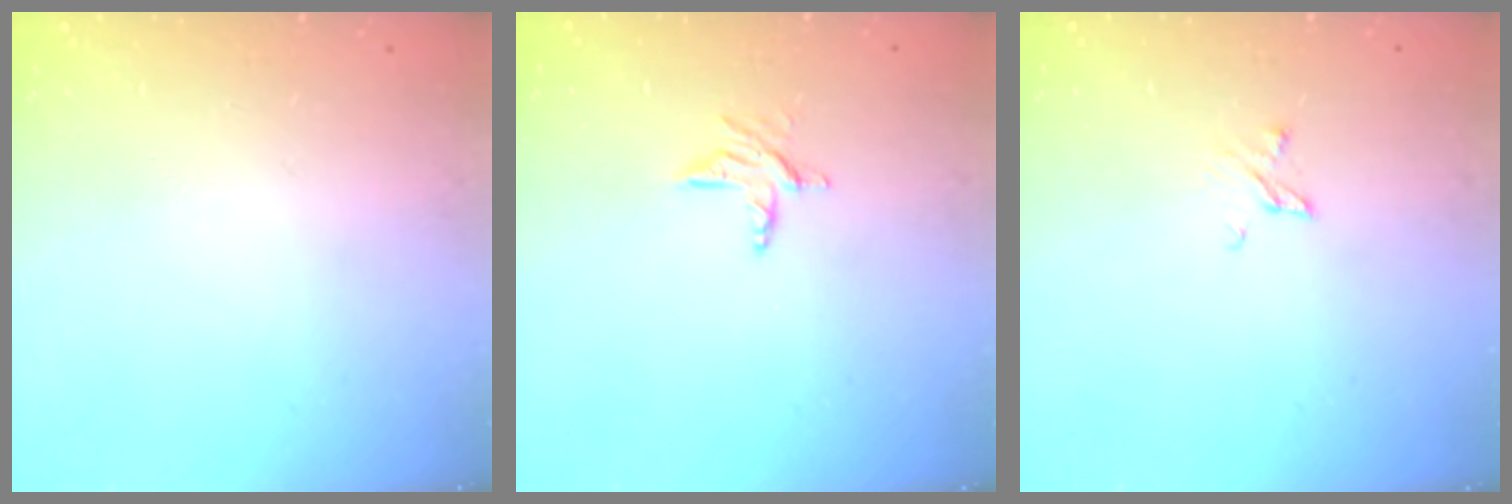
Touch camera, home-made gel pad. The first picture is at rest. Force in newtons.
{"total": 5.8, "press": 5.8, "slide": 0.5}
{"total": 3.5, "press": 3.5, "slide": 0.3}